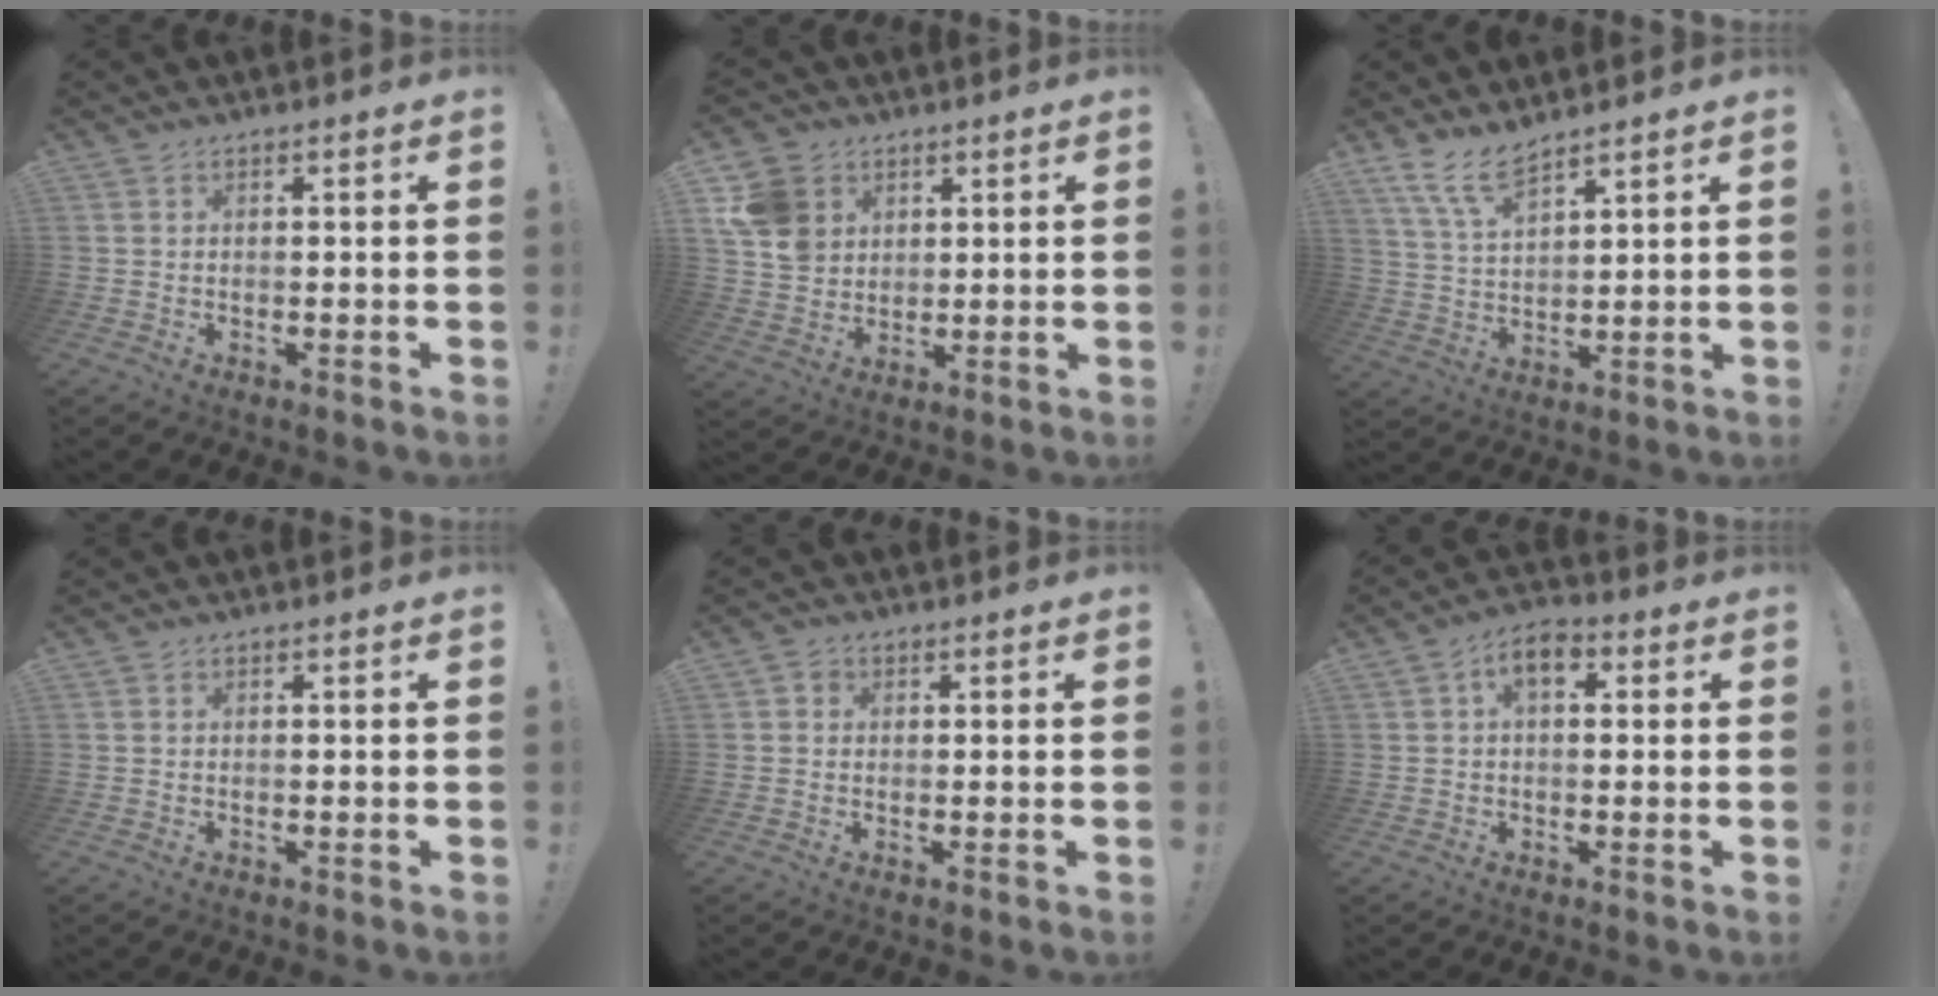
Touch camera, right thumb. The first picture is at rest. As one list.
[{"total": 11.7, "force": [4.5, 9.8, 4.6], "torque": [-0.084, -0.017, 0.092]}, {"total": 8.8, "force": [7.0, 2.6, 4.7], "torque": [-0.104, -0.033, 0.134]}, {"total": 0.0}, {"total": 1.6, "force": [0.1, 1.5, 0.6], "torque": [-0.004, -0.001, 0.001]}, {"total": 6.0, "force": [1.5, 3.7, 4.6], "torque": [-0.077, 0.008, 0.027]}]